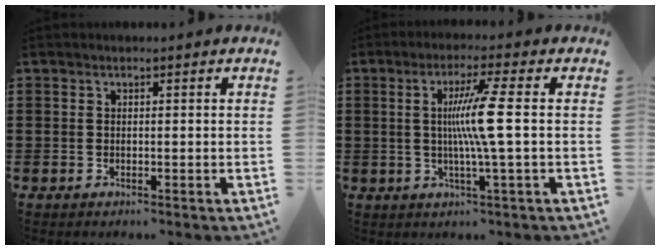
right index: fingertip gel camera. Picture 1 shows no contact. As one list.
[{"total": 7.9, "force": [0.3, -0.9, 7.8], "torque": [-0.151, -0.008, -0.007]}]